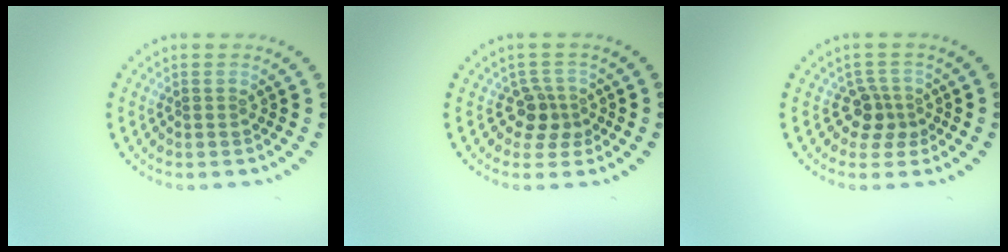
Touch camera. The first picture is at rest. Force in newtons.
{"total": 2.4, "press": 1.8, "slide": 1.5}
{"total": 2.3, "press": 1.7, "slide": 1.5}